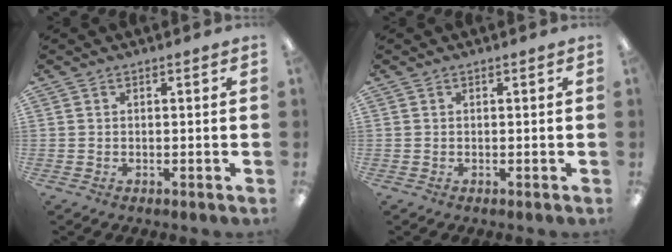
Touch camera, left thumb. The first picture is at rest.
{"total": 0.0}